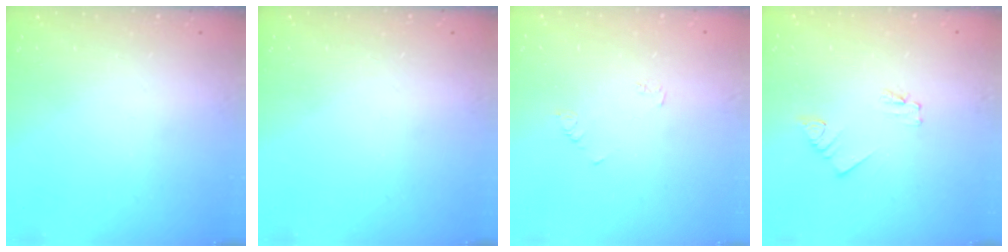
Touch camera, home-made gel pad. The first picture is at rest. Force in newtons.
{"total": 0.0}
{"total": 3.1, "press": 3.1, "slide": 0.4}
{"total": 1.6, "press": 1.6, "slide": 0.1}